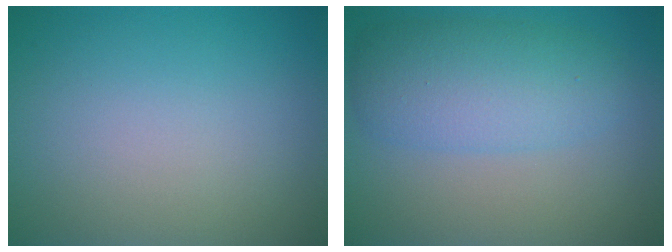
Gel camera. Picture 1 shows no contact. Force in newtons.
{"total": 5.5, "press": 5.5, "slide": 0.1}